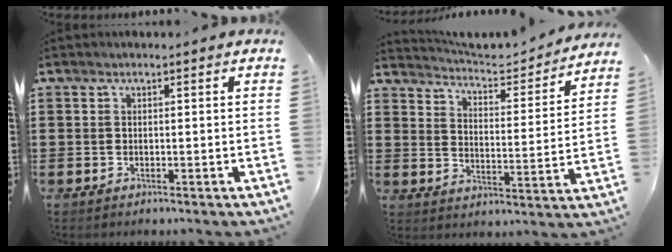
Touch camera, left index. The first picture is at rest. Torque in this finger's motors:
{"motor_torque": [1.26, -0.88, -0.29, -0.04]}